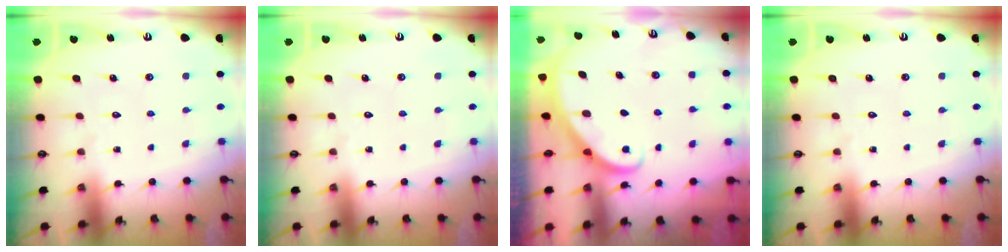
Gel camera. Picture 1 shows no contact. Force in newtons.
{"total": 0.0}
{"total": 2.9, "press": 2.9, "slide": 0.2}
{"total": 0.0}